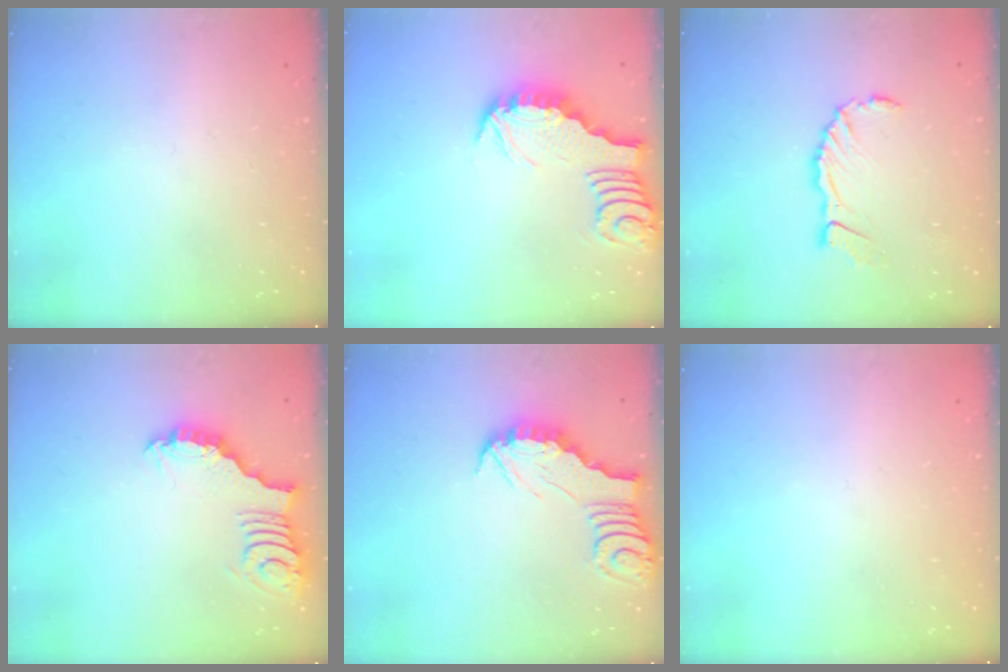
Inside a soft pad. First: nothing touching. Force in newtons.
{"total": 3.0, "press": 3.0, "slide": 0.4}
{"total": 5.9, "press": 5.9, "slide": 0.4}
{"total": 3.3, "press": 3.3, "slide": 0.1}
{"total": 2.6, "press": 2.6, "slide": 0.2}
{"total": 0.0}